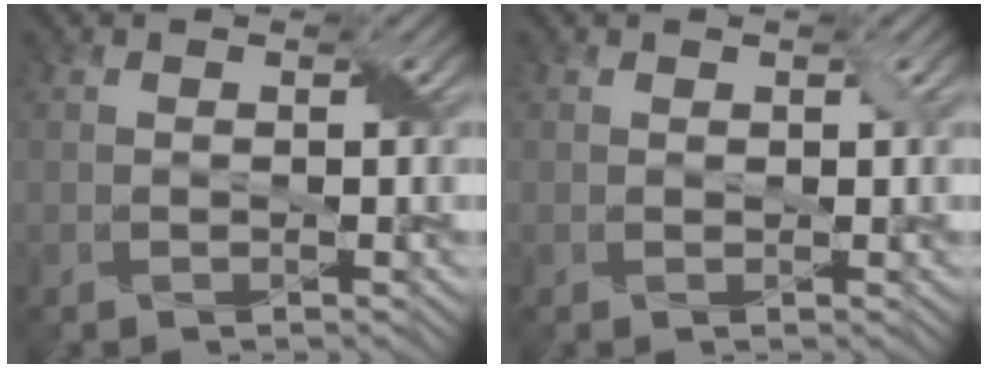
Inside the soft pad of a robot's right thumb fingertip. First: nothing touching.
{"total": 0.7, "force": [0.3, 0.4, 0.4], "torque": [-0.006, 0.001, 0.006]}